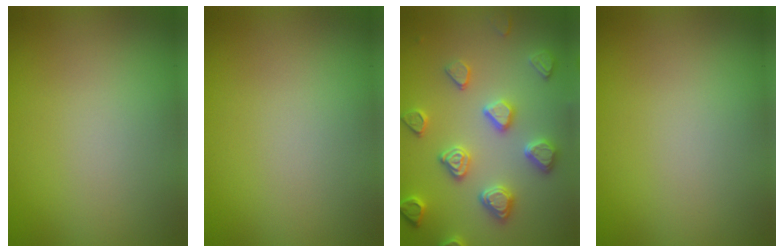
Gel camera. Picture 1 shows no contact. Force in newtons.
{"total": 0.0}
{"total": 4.6, "press": 4.5, "slide": 0.9}
{"total": 0.0}